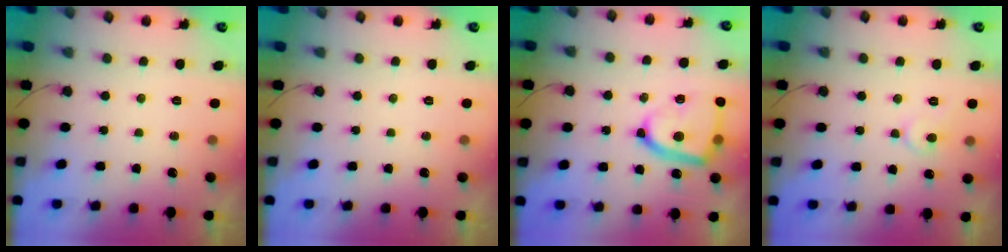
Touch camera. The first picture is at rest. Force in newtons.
{"total": 0.0}
{"total": 16.9, "press": 16.8, "slide": 1.7}
{"total": 5.5, "press": 5.5, "slide": 0.3}